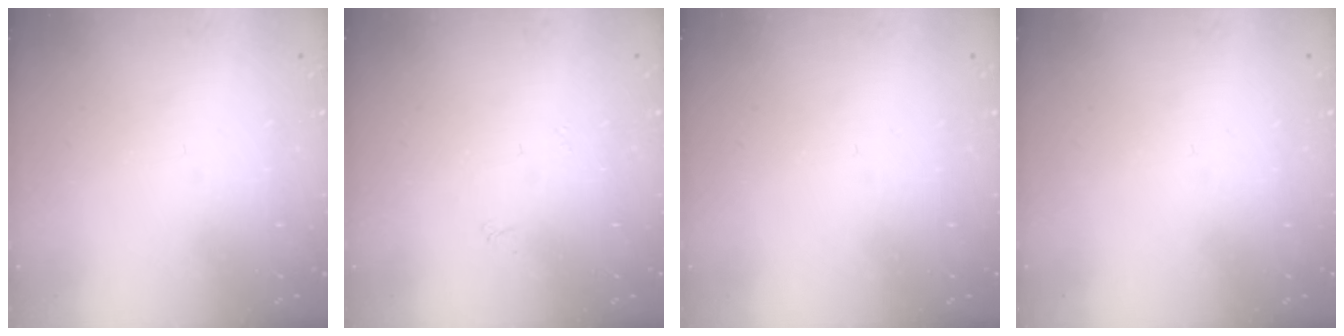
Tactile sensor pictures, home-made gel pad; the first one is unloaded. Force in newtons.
{"total": 3.3, "press": 3.3, "slide": 0.5}
{"total": 0.0}
{"total": 0.0}